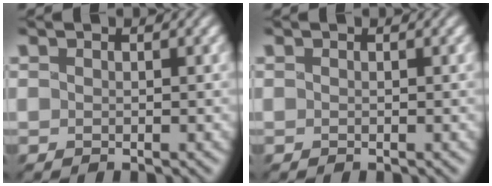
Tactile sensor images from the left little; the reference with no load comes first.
{"total": 0.0}